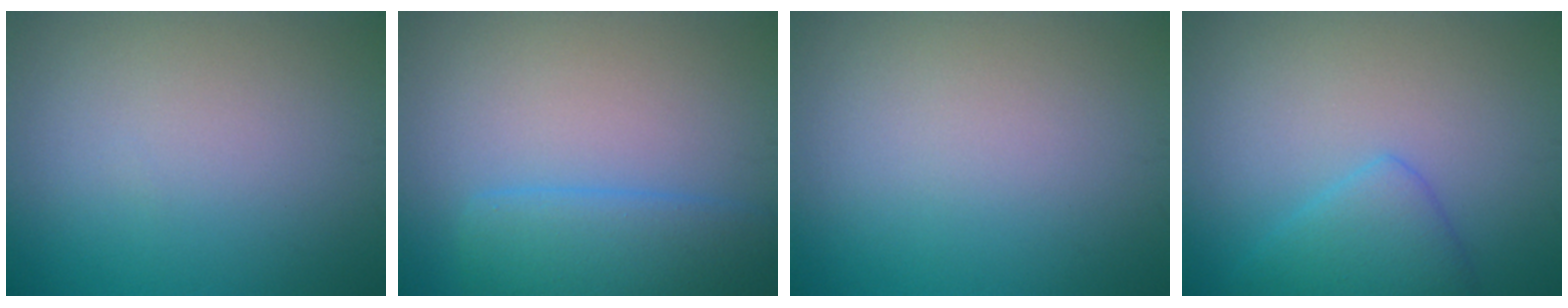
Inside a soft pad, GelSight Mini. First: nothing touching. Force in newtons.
{"total": 4.7, "press": 4.6, "slide": 0.3}
{"total": 0.0}
{"total": 3.3, "press": 3.3, "slide": 0.1}